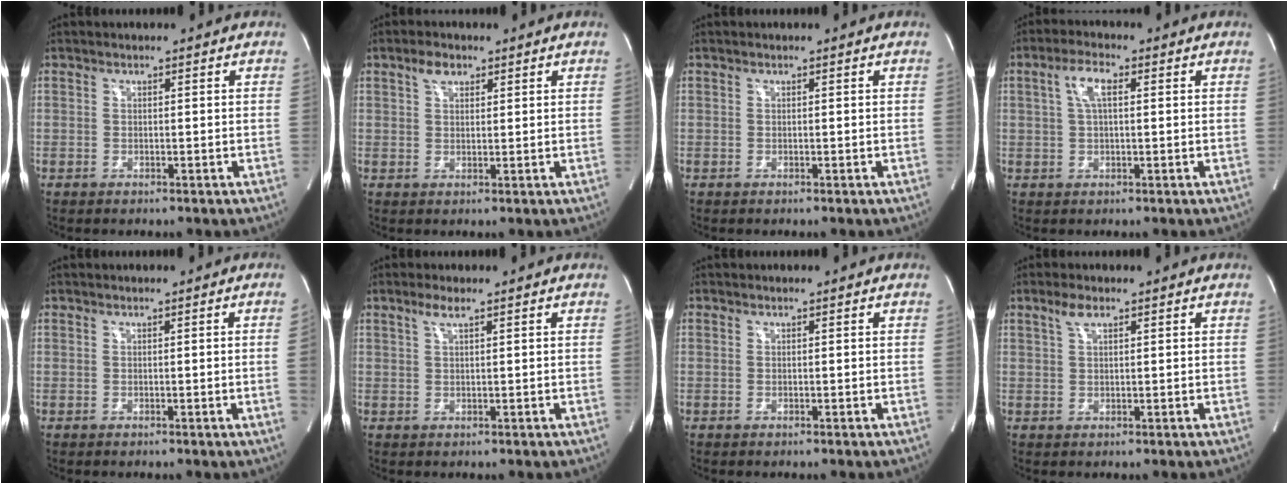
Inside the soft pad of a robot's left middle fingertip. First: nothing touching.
{"total": 2.8, "force": [1.7, 1.6, 1.5], "torque": [-0.033, 0.010, 0.035]}
{"total": 0.0}
{"total": 4.3, "force": [1.2, 1.3, 4.0], "torque": [-0.083, 0.015, 0.026]}
{"total": 1.1, "force": [-0.1, -0.5, 0.9], "torque": [-0.008, -0.001, -0.001]}
{"total": 2.0, "force": [1.3, 0.2, 1.4], "torque": [-0.035, 0.004, 0.028]}
{"total": 0.0}
{"total": 2.4, "force": [1.5, 0.7, 1.7], "torque": [-0.039, 0.008, 0.034]}